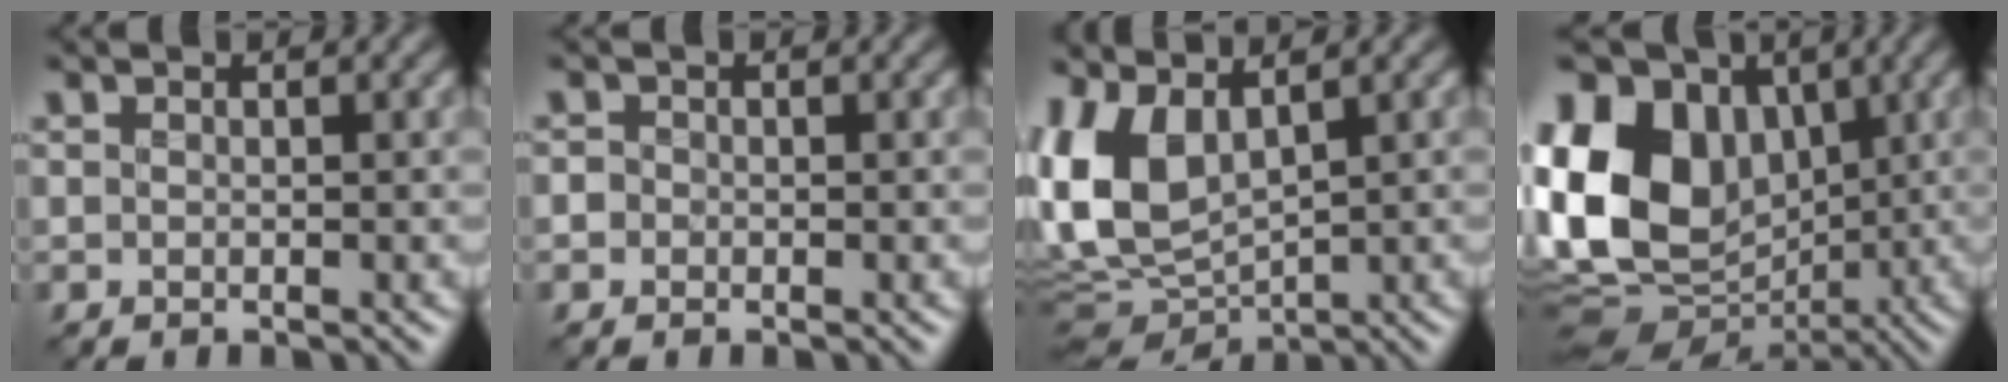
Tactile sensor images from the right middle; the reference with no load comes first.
{"total": 1.2, "force": [0.1, 1.1, 0.3], "torque": [0.008, 0.011, 0.000]}
{"total": 8.6, "force": [0.9, 4.8, 7.0], "torque": [-0.170, -0.010, 0.011]}
{"total": 14.8, "force": [1.4, 11.2, 9.5], "torque": [-0.200, 0.019, 0.012]}